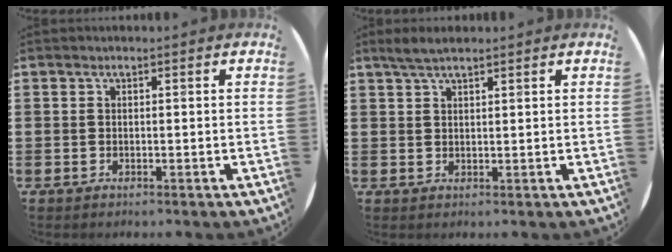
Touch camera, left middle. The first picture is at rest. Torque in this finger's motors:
{"motor_torque": [0.47, -0.39, 0.06, 0.05]}